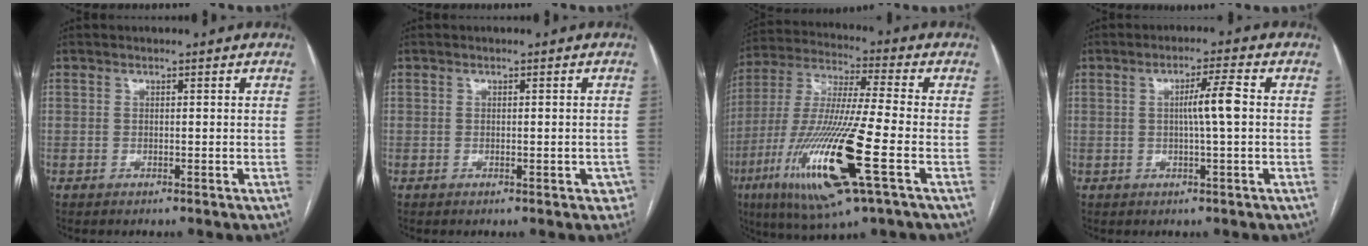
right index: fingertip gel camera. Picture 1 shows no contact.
{"total": 2.2, "force": [-0.9, 0.9, 1.7], "torque": [-0.012, 0.005, -0.004]}
{"total": 20.0, "force": [-7.1, 1.1, 18.6], "torque": [-0.409, -0.036, -0.133]}
{"total": 4.6, "force": [0.2, -0.4, 4.6], "torque": [-0.079, 0.003, 0.004]}